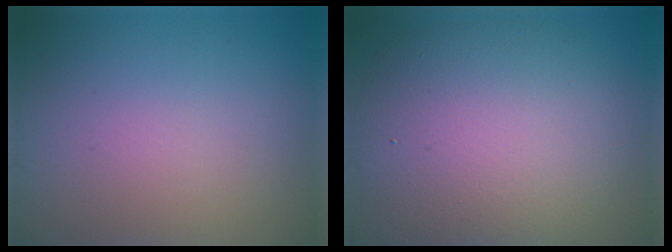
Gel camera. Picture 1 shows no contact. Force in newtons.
{"total": 11.0, "press": 11.0, "slide": 0.7}